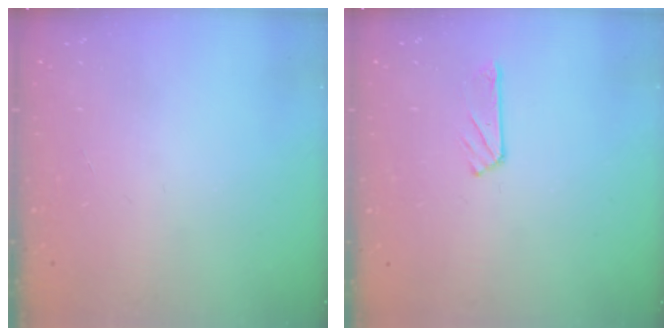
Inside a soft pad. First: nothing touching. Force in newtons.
{"total": 3.1, "press": 3.1, "slide": 0.4}